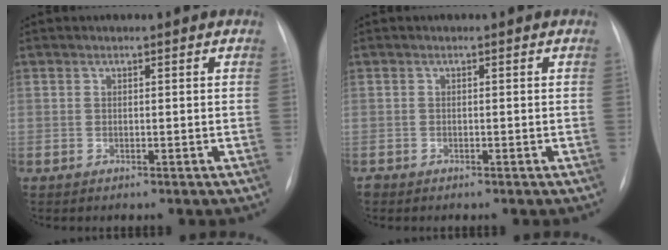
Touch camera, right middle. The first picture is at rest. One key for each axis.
{"total": 0.6, "fx": -0.5, "fy": 0.3, "fz": 0.0, "tx": -0.002, "ty": 0.001, "tz": -0.011}